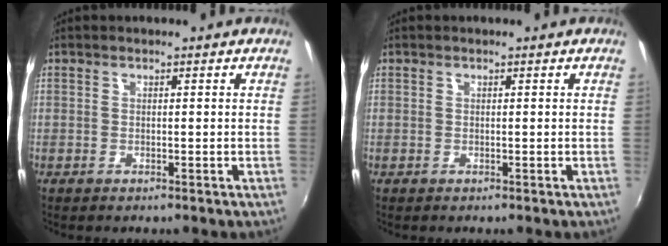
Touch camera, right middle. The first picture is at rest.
{"total": 0.0}